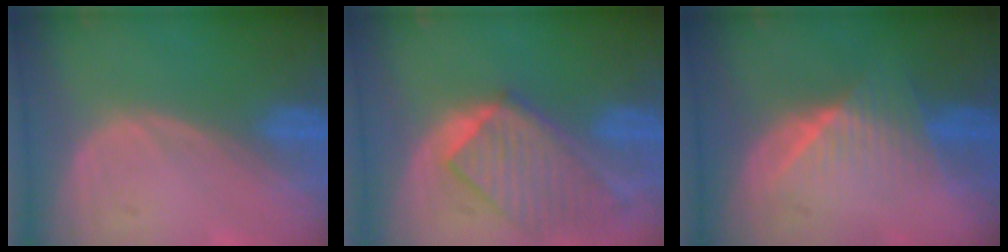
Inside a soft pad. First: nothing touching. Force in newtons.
{"total": 9.3, "press": 8.1, "slide": 4.6}
{"total": 6.2, "press": 5.8, "slide": 2.1}